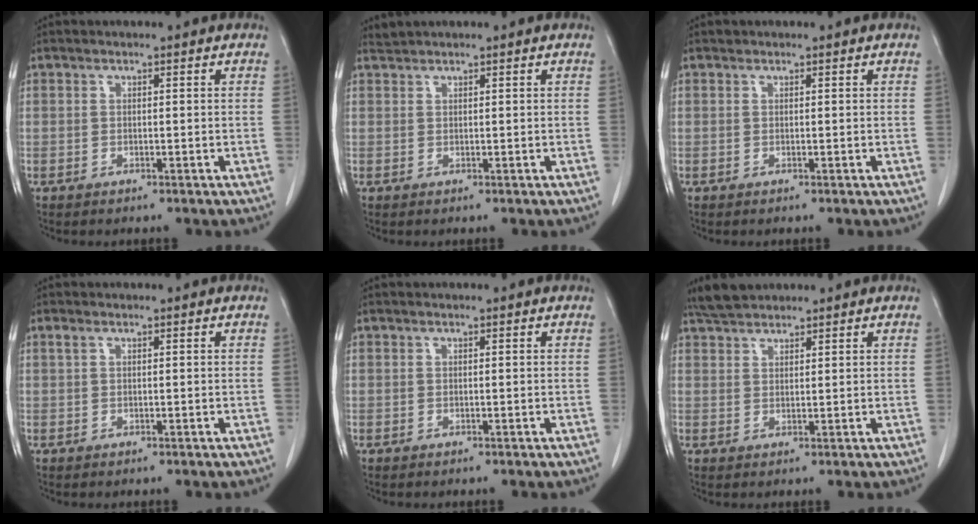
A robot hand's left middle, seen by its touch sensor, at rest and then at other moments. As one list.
[{"total": 1.0, "force": [0.9, -0.3, -0.2], "torque": [-0.005, 0.005, 0.023]}, {"total": 0.0}, {"total": 0.7, "force": [0.4, 0.3, 0.4], "torque": [-0.014, 0.011, 0.008]}, {"total": 0.0}, {"total": 3.8, "force": [3.5, 0.9, 0.9], "torque": [-0.028, 0.013, 0.069]}]